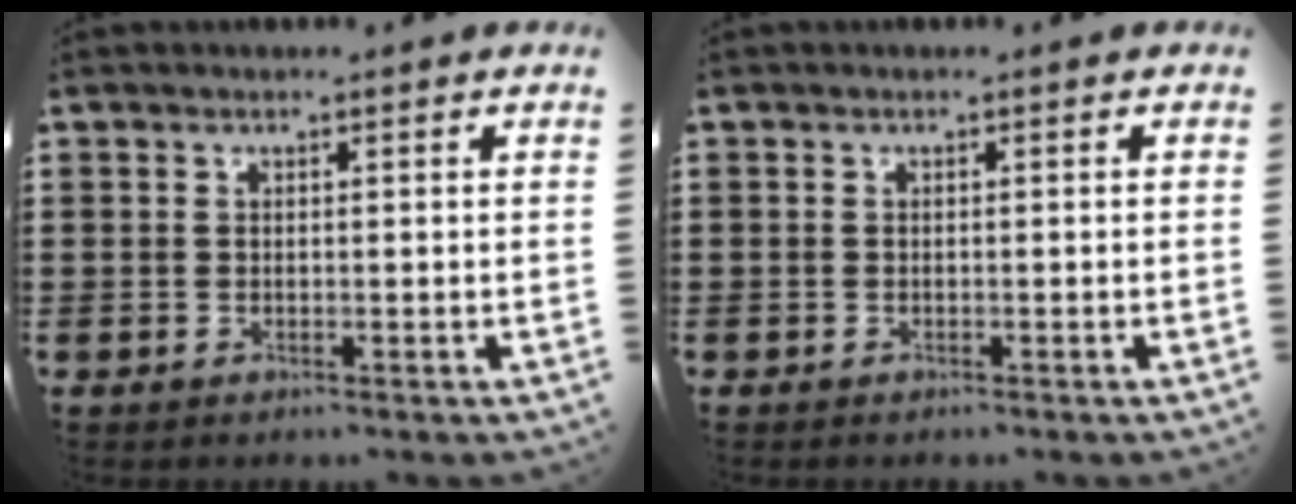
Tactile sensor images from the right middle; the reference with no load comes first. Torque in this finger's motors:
{"motor_torque": [0.16, -0.13, 0.00, -0.01]}